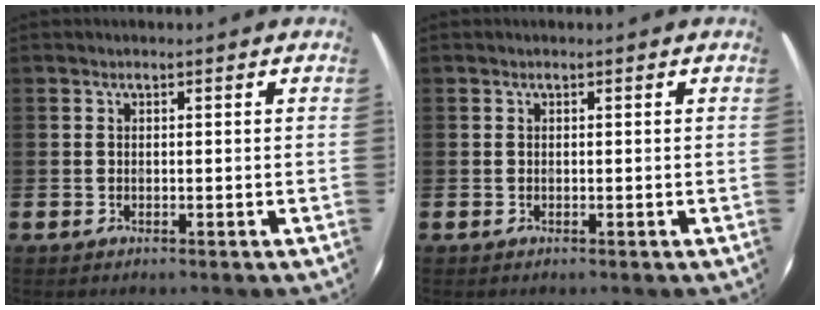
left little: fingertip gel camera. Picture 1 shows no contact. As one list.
[{"total": 0.0}]